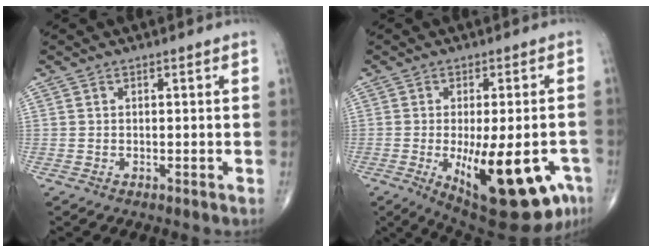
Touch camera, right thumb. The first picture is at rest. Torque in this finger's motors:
{"motor_torque": [2.52, 2.40, 1.16, -1.12, 0.57]}